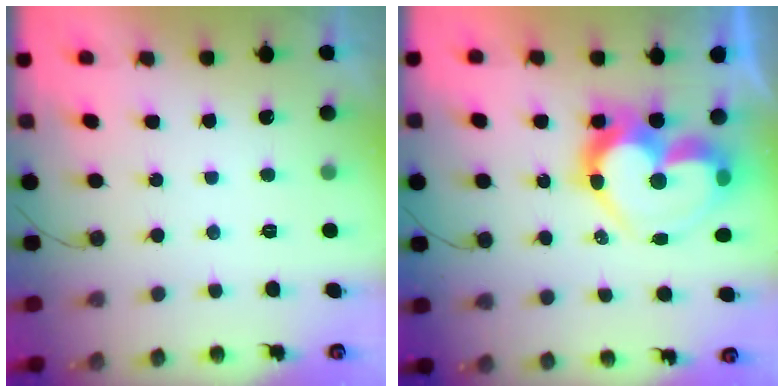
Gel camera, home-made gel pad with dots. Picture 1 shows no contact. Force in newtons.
{"total": 18.8, "press": 18.7, "slide": 1.8}